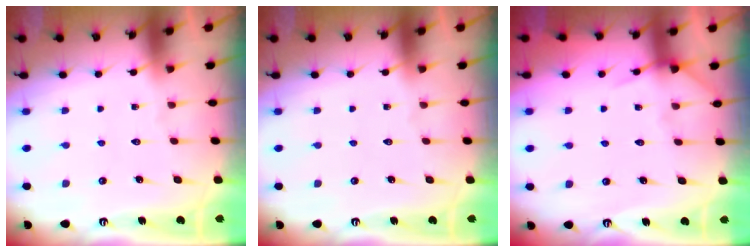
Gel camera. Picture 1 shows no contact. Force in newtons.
{"total": 0.0}
{"total": 5.7, "press": 5.7, "slide": 0.8}